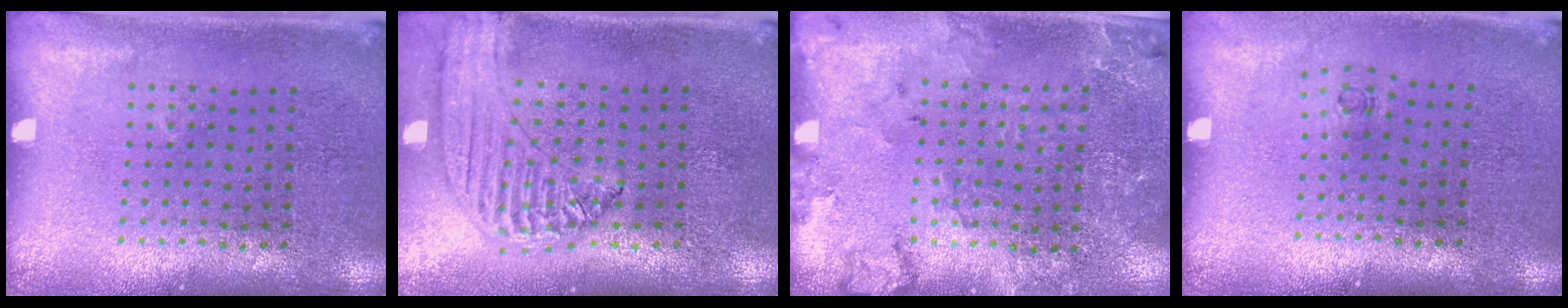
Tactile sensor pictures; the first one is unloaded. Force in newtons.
{"total": 1.3, "press": 1.2, "slide": 0.2}
{"total": 1.8, "press": 1.8, "slide": 0.3}
{"total": 0.7, "press": 0.3, "slide": 0.6}